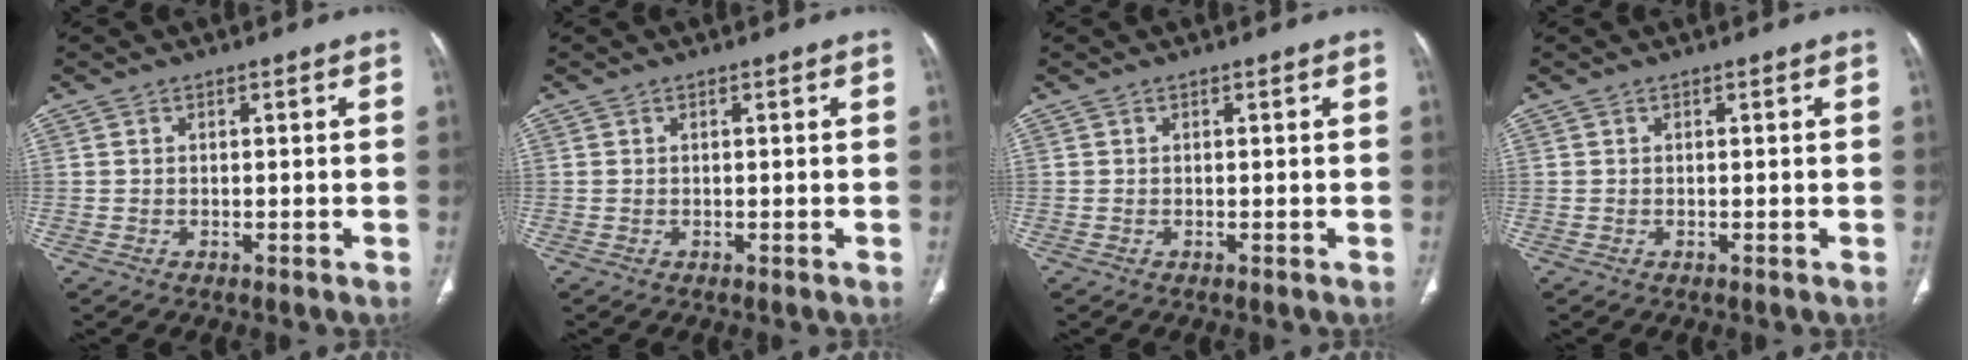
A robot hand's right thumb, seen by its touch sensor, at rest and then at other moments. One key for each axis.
{"total": 0.0}
{"total": 0.0}
{"total": 0.0}